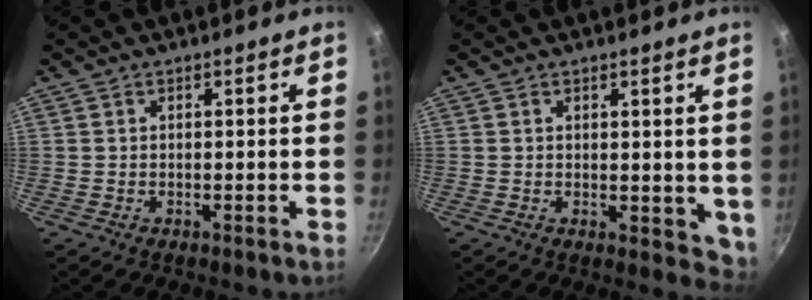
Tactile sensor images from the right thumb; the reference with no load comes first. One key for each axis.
{"total": 2.9, "fx": 0.7, "fy": 1.6, "fz": 2.3, "tx": -0.025, "ty": -0.004, "tz": 0.011}